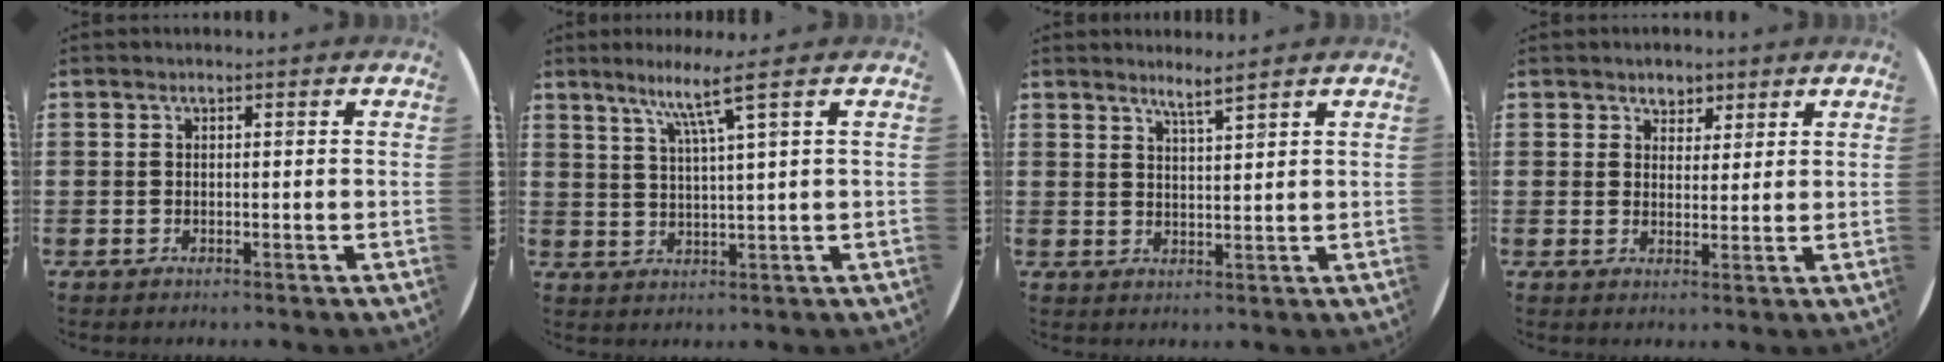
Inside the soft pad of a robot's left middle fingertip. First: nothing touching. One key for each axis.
{"total": 5.5, "fx": 3.3, "fy": -0.7, "fz": 4.3, "tx": -0.091, "ty": 0.002, "tz": 0.051}
{"total": 2.8, "fx": 2.7, "fy": -0.6, "fz": 0.8, "tx": -0.017, "ty": -0.009, "tz": 0.047}
{"total": 2.5, "fx": 2.0, "fy": 1.5, "fz": 0.0, "tx": 0.003, "ty": 0.003, "tz": 0.036}